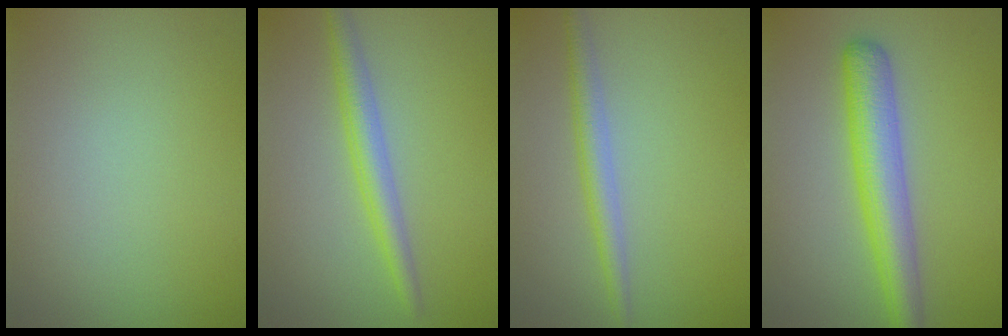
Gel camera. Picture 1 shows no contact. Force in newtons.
{"total": 2.7, "press": 2.7, "slide": 0.1}
{"total": 2.3, "press": 2.3, "slide": 0.1}
{"total": 5.0, "press": 5.0, "slide": 0.2}